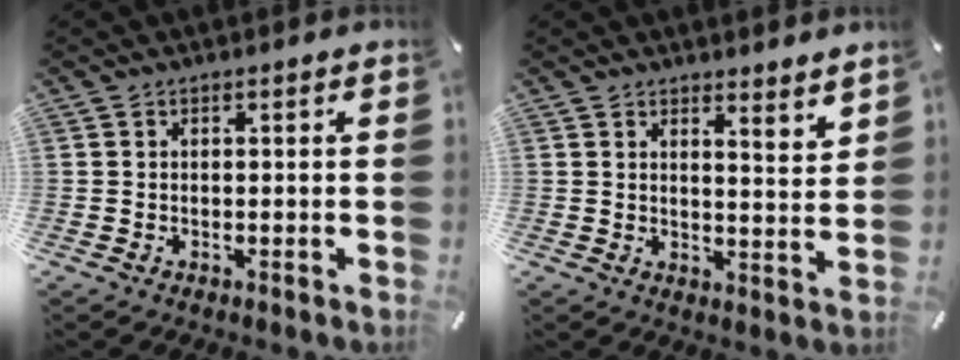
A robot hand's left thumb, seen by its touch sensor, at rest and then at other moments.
{"total": 3.9, "force": [3.8, 0.5, 0.8], "torque": [-0.013, -0.033, 0.066]}